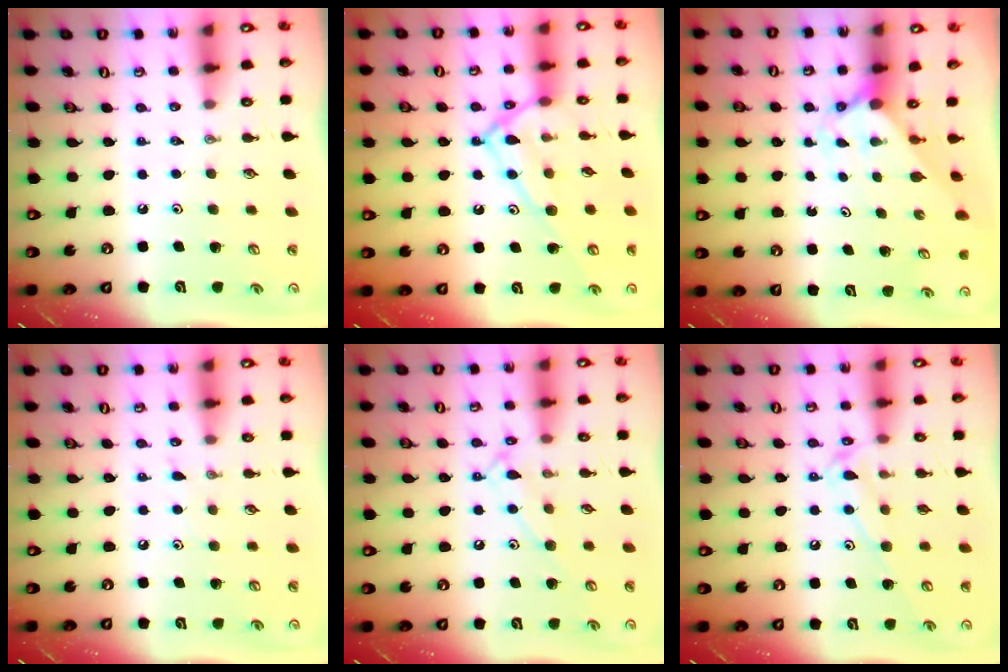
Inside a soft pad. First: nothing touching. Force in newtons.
{"total": 14.1, "press": 14.1, "slide": 0.7}
{"total": 2.0, "press": 2.0, "slide": 0.2}
{"total": 3.2, "press": 3.2, "slide": 0.4}
{"total": 10.8, "press": 10.8, "slide": 0.8}
{"total": 11.9, "press": 11.9, "slide": 0.7}